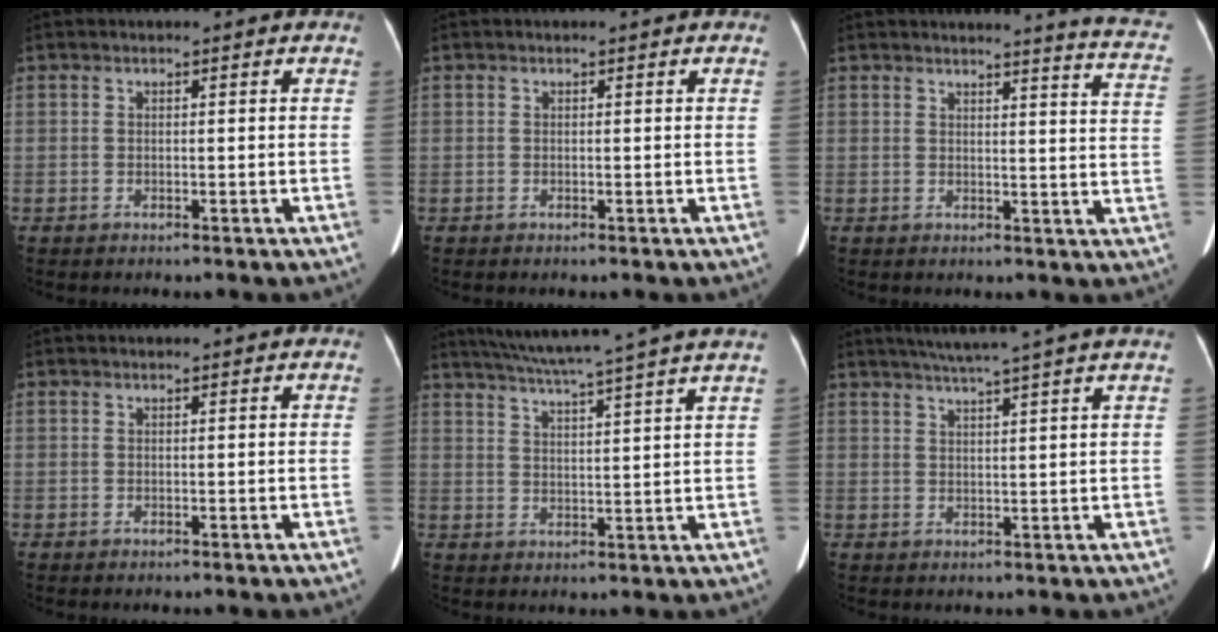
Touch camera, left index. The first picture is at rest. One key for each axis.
{"total": 0.0}
{"total": 9.9, "fx": 9.2, "fy": -0.7, "fz": 3.6, "tx": -0.034, "ty": -0.067, "tz": 0.071}
{"total": 1.1, "fx": 1.0, "fy": 0.4, "fz": 0.2, "tx": -0.014, "ty": 0.017, "tz": 0.009}
{"total": 17.7, "fx": 15.2, "fy": -1.7, "fz": 9.0, "tx": -0.158, "ty": -0.003, "tz": 0.202}
{"total": 10.6, "fx": 8.8, "fy": -1.3, "fz": 5.8, "tx": -0.091, "ty": 0.023, "tz": 0.109}